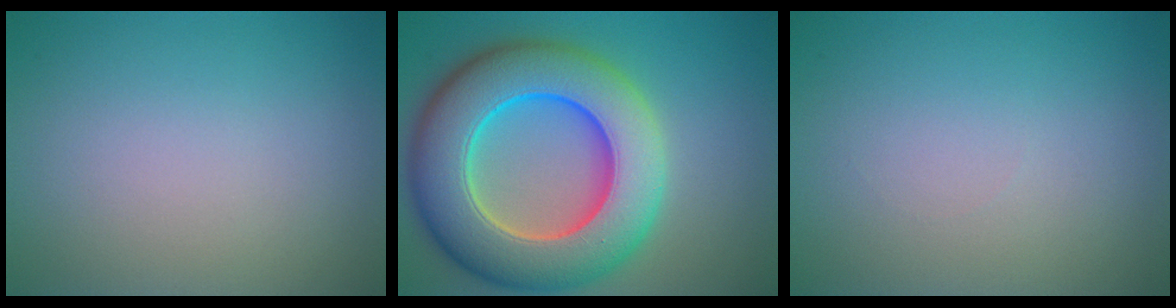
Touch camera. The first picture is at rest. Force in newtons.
{"total": 13.2, "press": 13.0, "slide": 2.1}
{"total": 0.0}